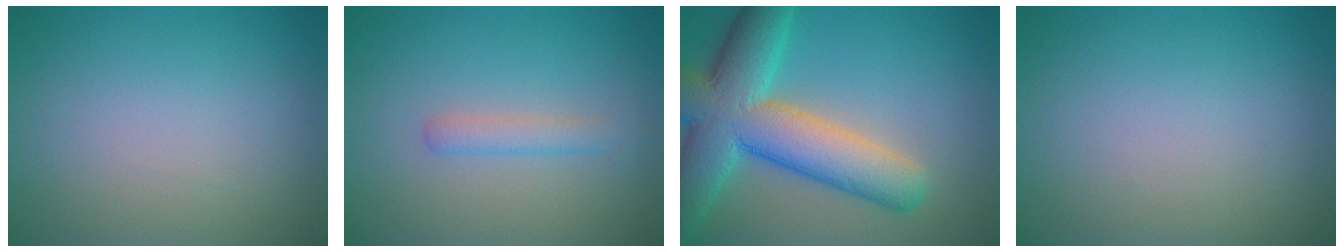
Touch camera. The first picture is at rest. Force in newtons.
{"total": 1.8, "press": 1.8, "slide": 0.1}
{"total": 10.7, "press": 10.7, "slide": 0.6}
{"total": 0.0}